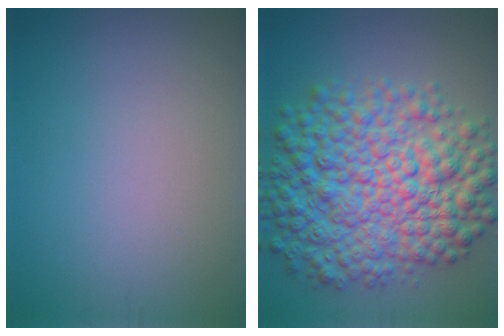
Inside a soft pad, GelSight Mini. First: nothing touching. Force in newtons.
{"total": 11.3, "press": 11.3, "slide": 0.1}